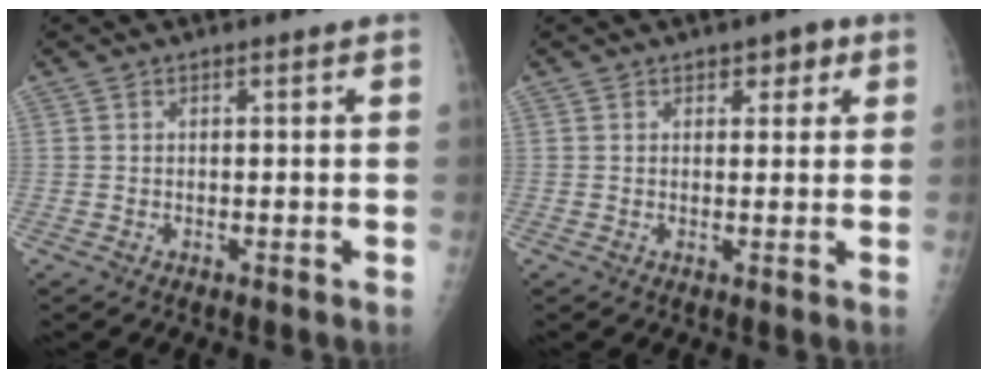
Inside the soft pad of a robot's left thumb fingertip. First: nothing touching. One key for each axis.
{"total": 3.0, "fx": 1.6, "fy": 1.8, "fz": 1.8, "tx": -0.002, "ty": -0.003, "tz": 0.018}